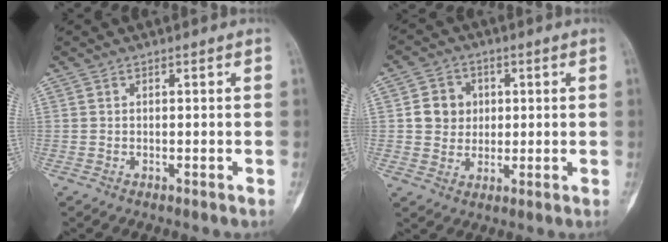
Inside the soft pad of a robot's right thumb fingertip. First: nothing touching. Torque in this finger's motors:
{"motor_torque": [0.45, 0.62, 0.17, -0.22, -0.03]}